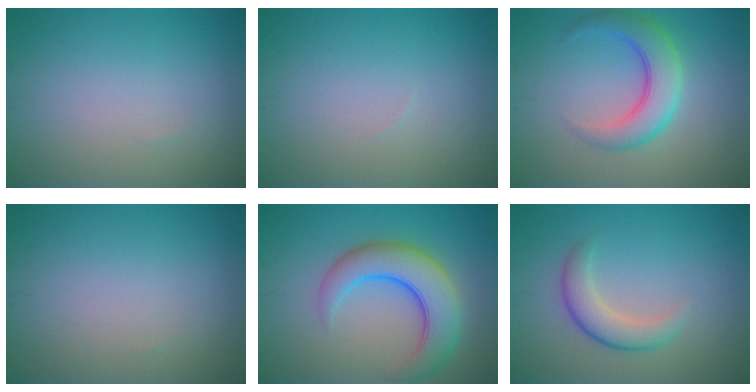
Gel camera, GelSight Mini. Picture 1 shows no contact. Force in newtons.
{"total": 0.0}
{"total": 5.0, "press": 5.0, "slide": 0.1}
{"total": 0.0}
{"total": 7.1, "press": 7.1, "slide": 0.4}
{"total": 3.3, "press": 3.3, "slide": 0.0}